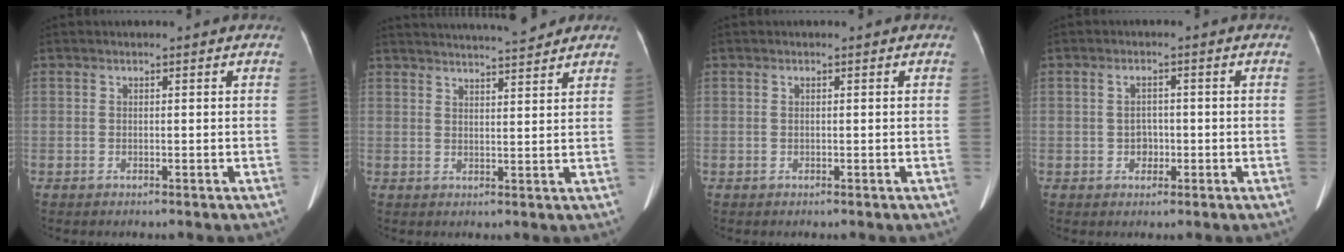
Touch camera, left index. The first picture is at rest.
{"total": 11.0, "force": [10.3, 0.2, 4.0], "torque": [-0.061, 0.009, 0.139]}
{"total": 0.0}
{"total": 2.3, "force": [-0.5, 1.8, 1.4], "torque": [-0.030, 0.005, -0.006]}